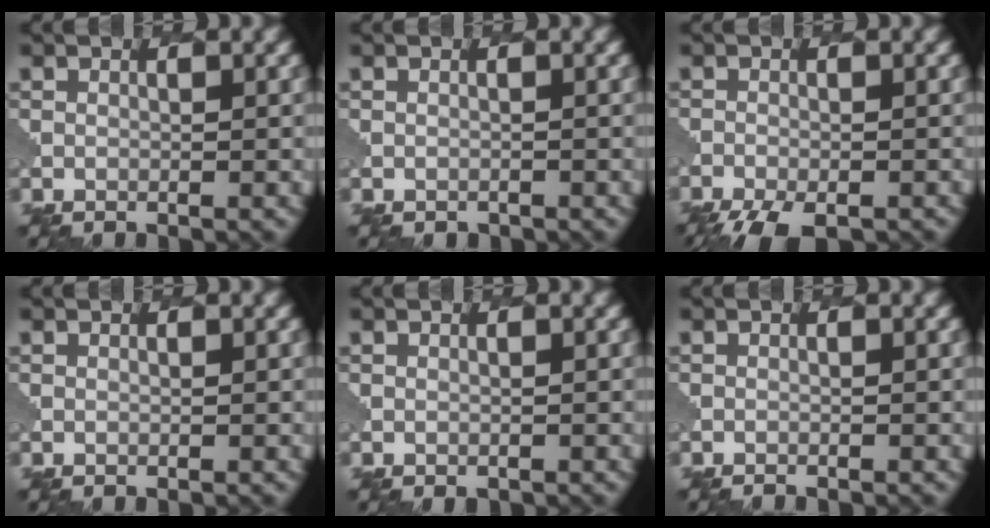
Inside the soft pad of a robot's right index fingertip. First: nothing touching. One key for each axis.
{"total": 0.7, "fx": -0.5, "fy": 0.4, "fz": -0.3, "tx": 0.002, "ty": -0.004, "tz": -0.006}
{"total": 5.3, "fx": -4.4, "fy": 1.4, "fz": 2.7, "tx": -0.049, "ty": -0.023, "tz": -0.073}
{"total": 0.0}
{"total": 0.6, "fx": -0.4, "fy": 0.4, "fz": 0.2, "tx": -0.003, "ty": -0.001, "tz": -0.002}
{"total": 0.9, "fx": -0.9, "fy": 0.2, "fz": 0.1, "tx": 0.007, "ty": 0.003, "tz": -0.010}